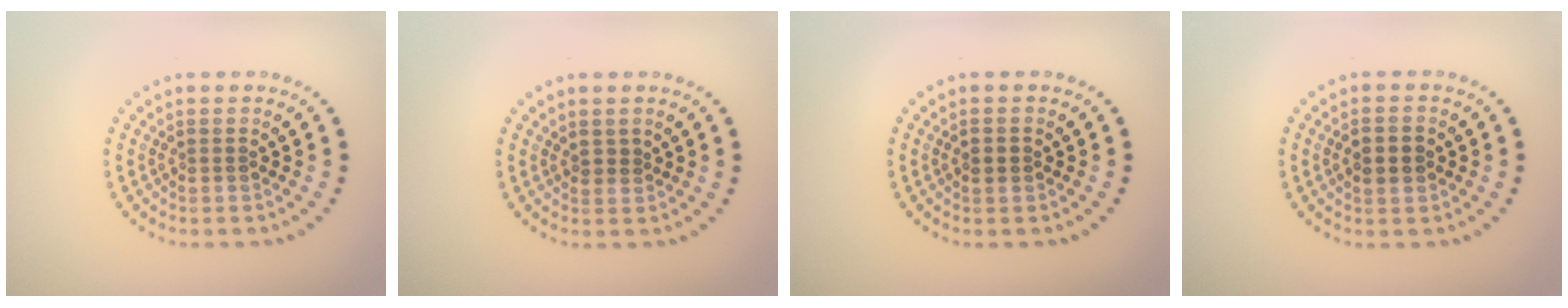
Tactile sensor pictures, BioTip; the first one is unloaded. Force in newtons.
{"total": 0.8, "press": 0.4, "slide": 0.7}
{"total": 1.5, "press": 1.5, "slide": 0.1}
{"total": 2.2, "press": 2.2, "slide": 0.1}